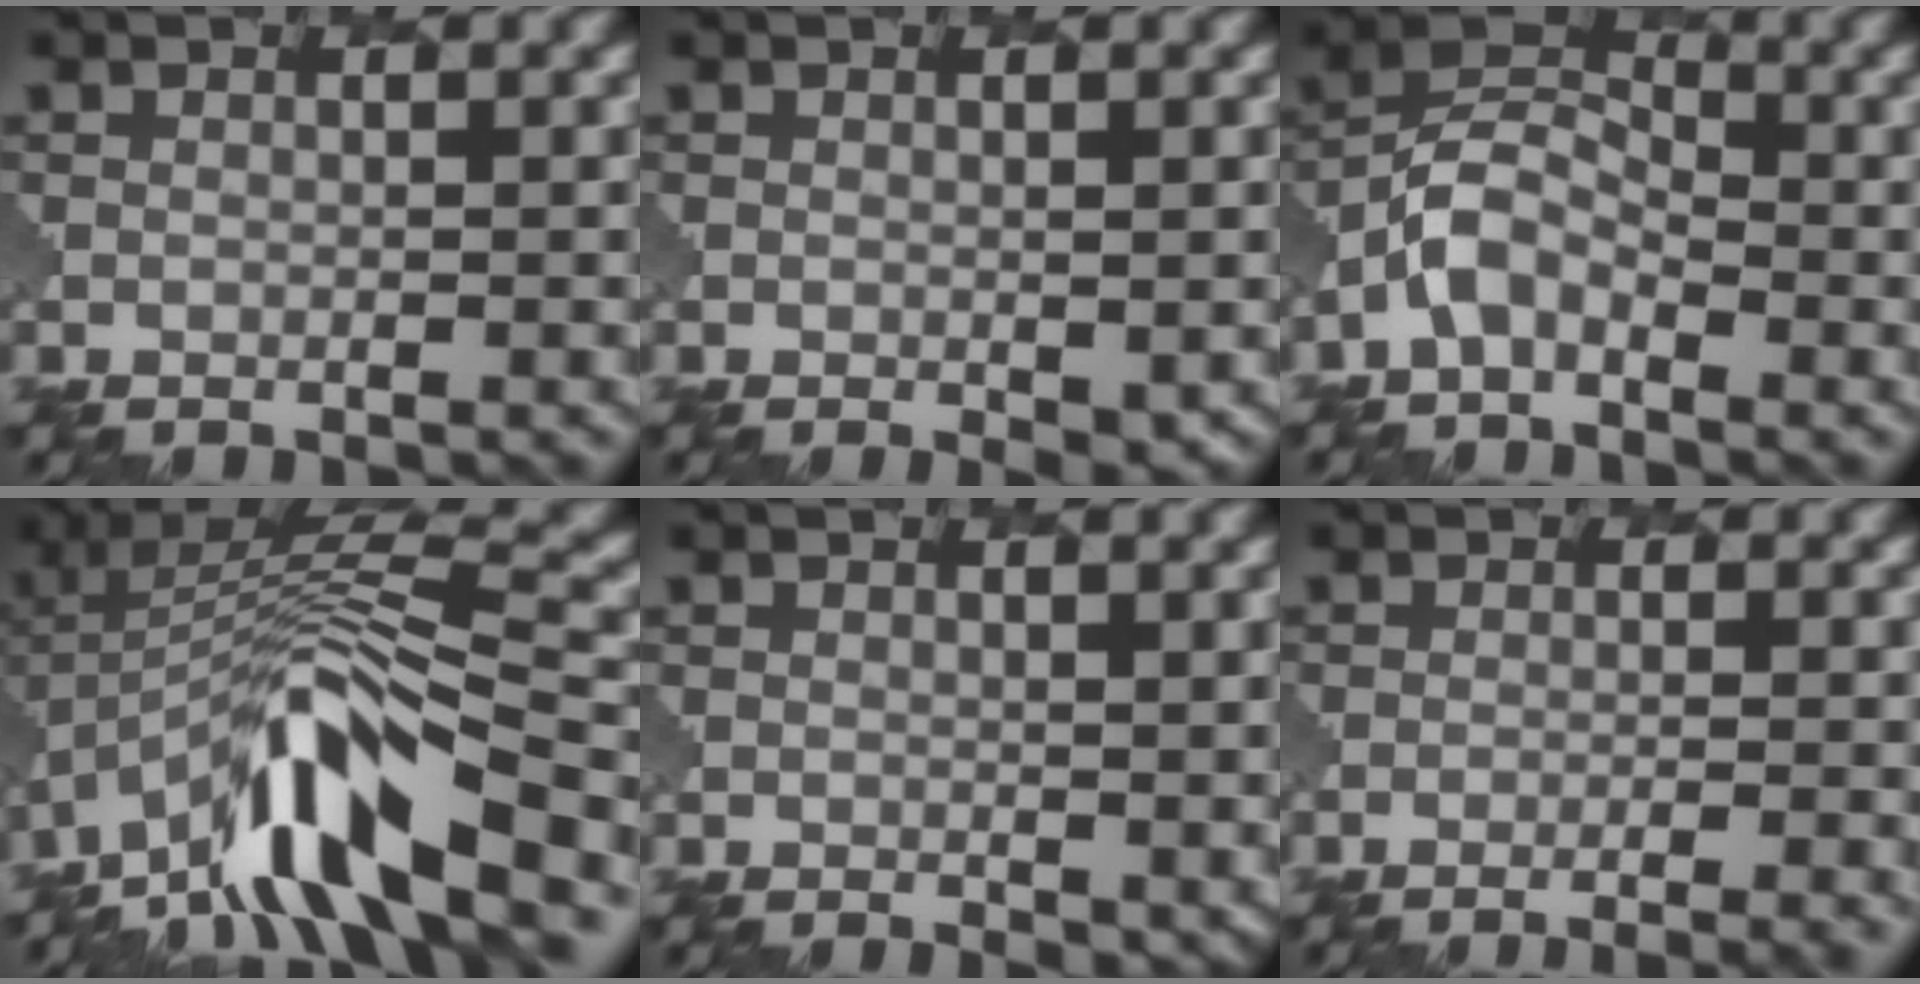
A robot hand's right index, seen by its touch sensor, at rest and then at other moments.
{"total": 1.6, "force": [-0.2, 0.6, 1.4], "torque": [-0.018, -0.008, 0.000]}
{"total": 4.0, "force": [-2.1, 2.5, 2.4], "torque": [-0.050, 0.010, -0.049]}
{"total": 11.5, "force": [-6.1, 3.6, 9.1], "torque": [-0.155, 0.018, -0.112]}
{"total": 2.4, "force": [0.2, 1.2, 2.0], "torque": [-0.024, -0.008, 0.008]}
{"total": 3.9, "force": [-2.0, 1.2, 3.2], "torque": [-0.023, 0.005, -0.029]}